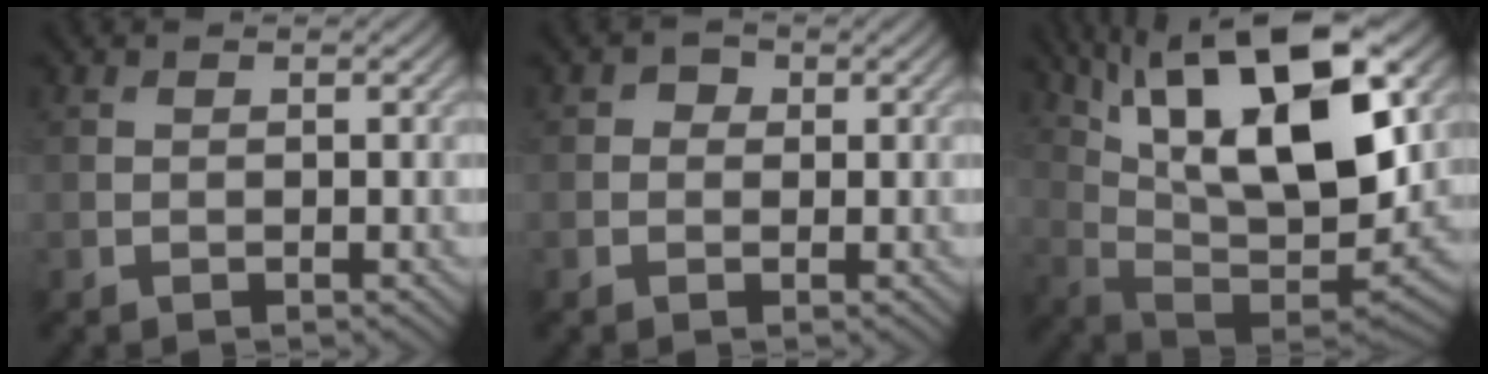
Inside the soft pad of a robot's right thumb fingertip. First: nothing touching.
{"total": 1.4, "force": [0.1, 1.3, 0.5], "torque": [-0.003, -0.001, -0.005]}
{"total": 20.1, "force": [8.8, 8.4, 16.0], "torque": [-0.296, 0.035, 0.138]}